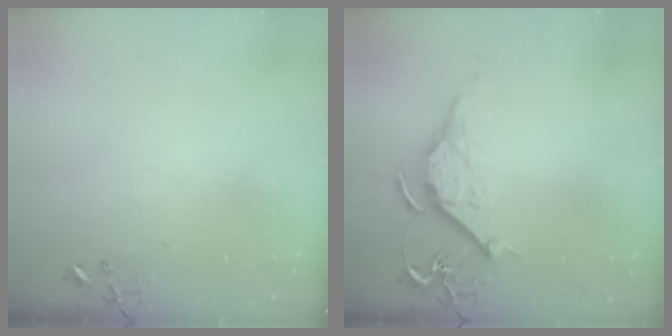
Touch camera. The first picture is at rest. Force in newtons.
{"total": 11.9, "press": 11.9, "slide": 1.0}